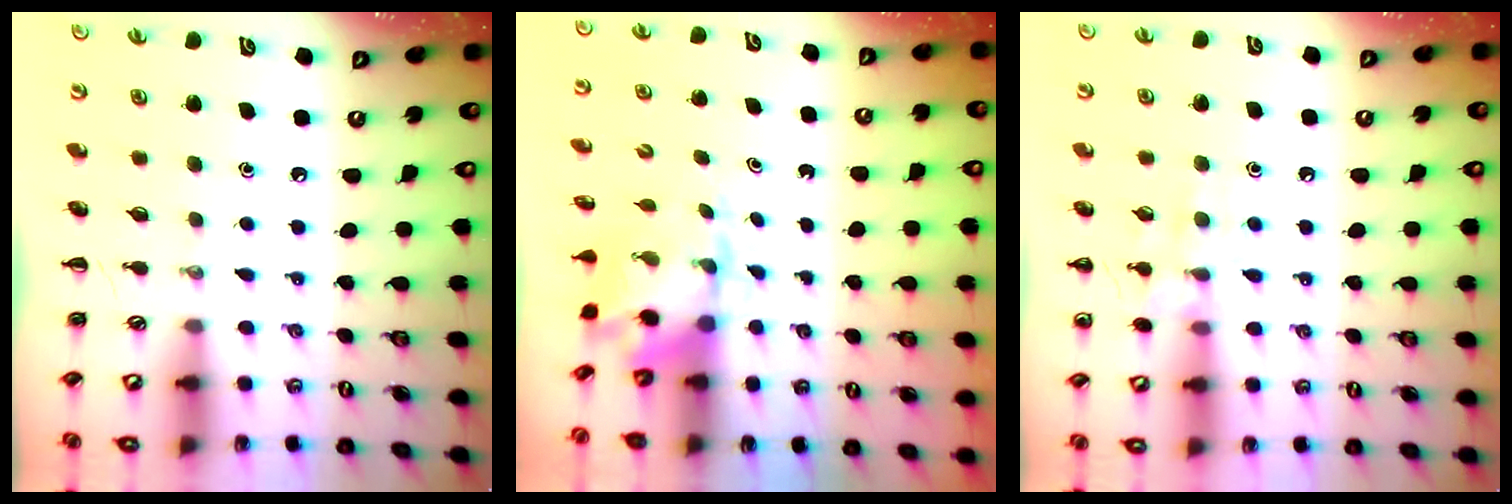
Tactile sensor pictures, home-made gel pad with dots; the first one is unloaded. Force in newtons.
{"total": 4.1, "press": 4.1, "slide": 0.4}
{"total": 8.0, "press": 8.0, "slide": 0.8}